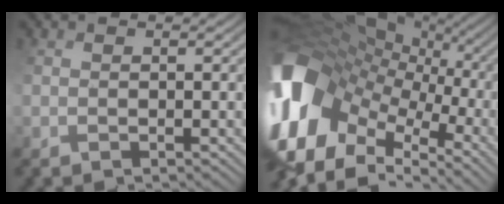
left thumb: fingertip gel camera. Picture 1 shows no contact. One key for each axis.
{"total": 17.5, "fx": -1.7, "fy": 11.8, "fz": 12.9, "tx": -0.313, "ty": 0.001, "tz": -0.017}